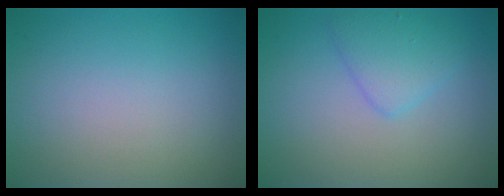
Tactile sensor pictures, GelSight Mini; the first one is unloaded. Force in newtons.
{"total": 2.6, "press": 2.6, "slide": 0.0}